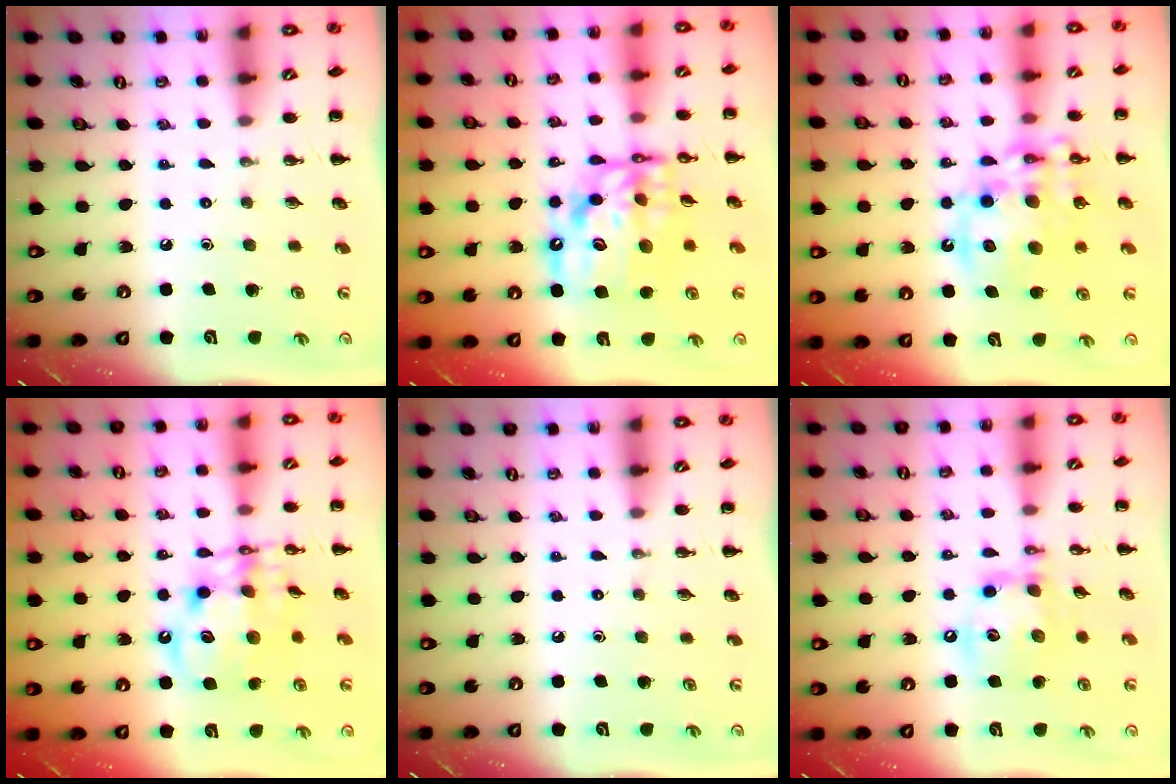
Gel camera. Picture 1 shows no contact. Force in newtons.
{"total": 15.5, "press": 15.0, "slide": 3.9}
{"total": 16.5, "press": 16.1, "slide": 3.8}
{"total": 13.2, "press": 12.7, "slide": 3.3}
{"total": 0.0}
{"total": 14.1, "press": 14.0, "slide": 1.7}